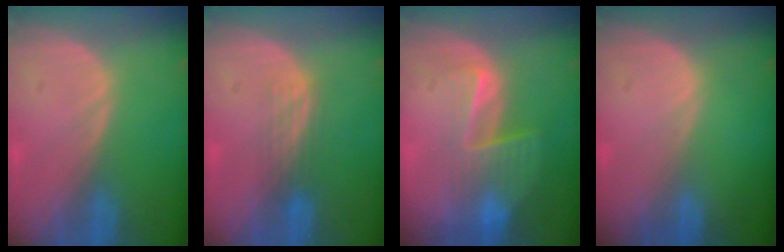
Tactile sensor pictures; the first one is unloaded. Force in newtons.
{"total": 3.1, "press": 2.8, "slide": 1.4}
{"total": 6.8, "press": 5.9, "slide": 3.5}
{"total": 0.0}